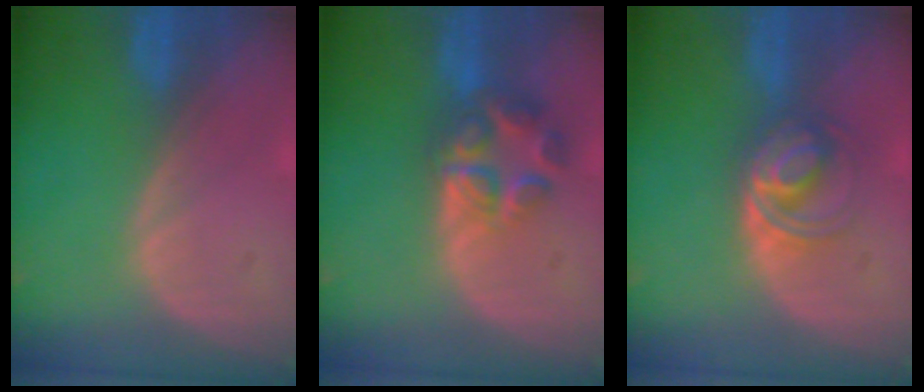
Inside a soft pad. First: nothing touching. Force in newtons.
{"total": 7.0, "press": 5.9, "slide": 3.8}
{"total": 5.6, "press": 5.3, "slide": 1.7}